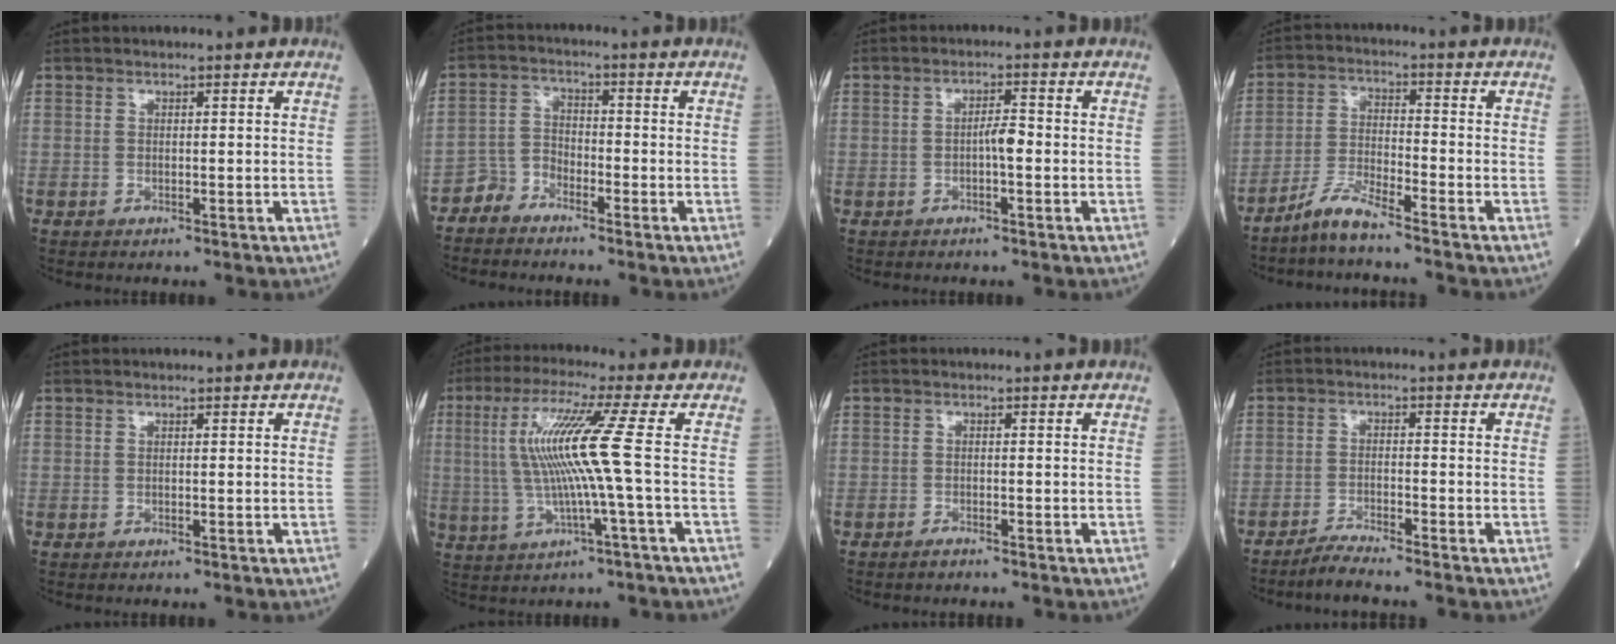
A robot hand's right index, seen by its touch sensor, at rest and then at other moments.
{"total": 3.2, "force": [-2.9, 1.4, 0.1], "torque": [0.003, 0.000, -0.059]}
{"total": 2.3, "force": [-0.5, 0.3, 2.2], "torque": [-0.037, 0.004, -0.008]}
{"total": 5.4, "force": [-4.7, -0.4, 2.6], "torque": [-0.058, -0.020, -0.097]}
{"total": 0.0}
{"total": 10.5, "force": [0.6, -1.7, 10.3], "torque": [-0.213, 0.011, 0.015]}
{"total": 1.1, "force": [-1.0, -0.1, 0.5], "torque": [-0.015, -0.001, -0.017]}
{"total": 3.6, "force": [-3.3, -0.9, 1.2], "torque": [-0.030, -0.014, -0.066]}